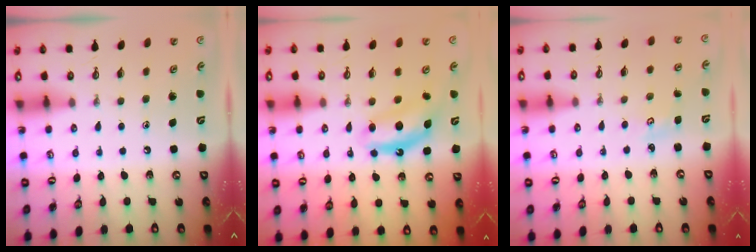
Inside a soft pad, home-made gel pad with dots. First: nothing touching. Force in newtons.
{"total": 7.8, "press": 7.8, "slide": 0.9}
{"total": 2.0, "press": 2.0, "slide": 0.3}